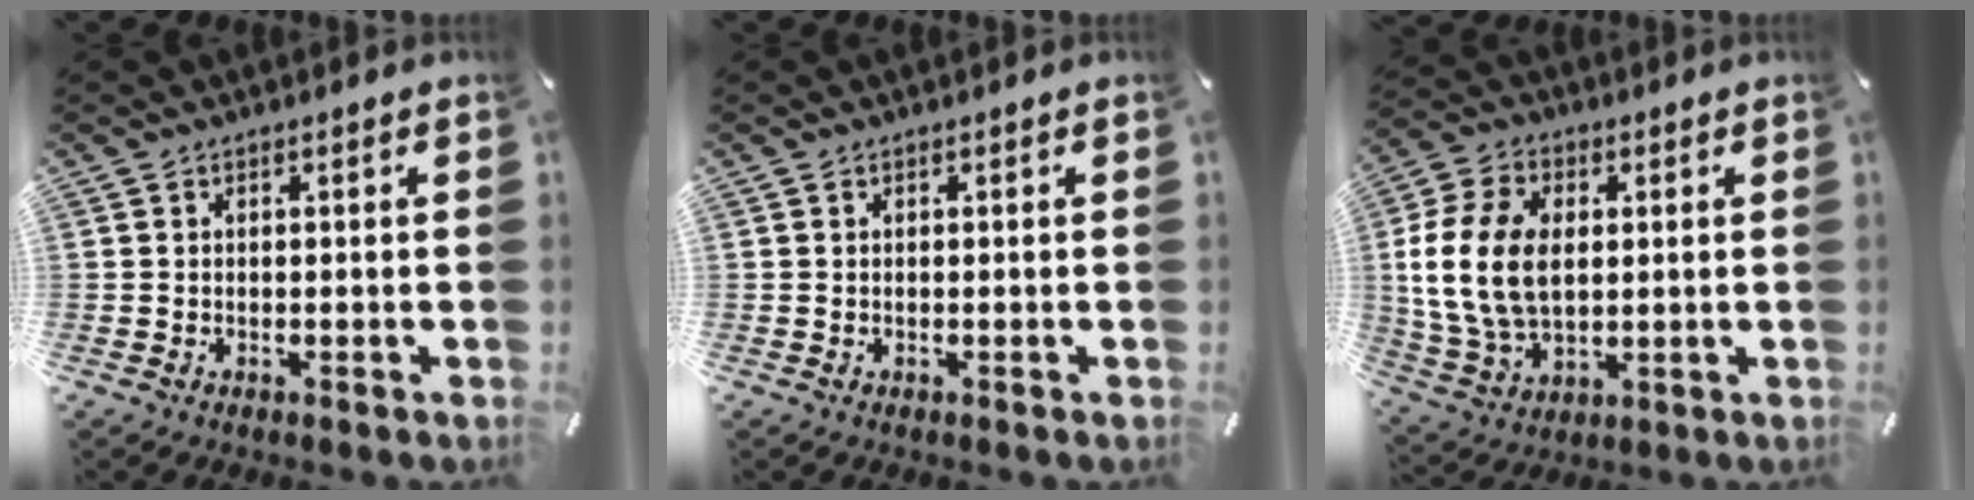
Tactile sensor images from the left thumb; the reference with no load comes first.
{"total": 0.0}
{"total": 14.7, "force": [1.1, 10.5, 10.2], "torque": [-0.243, 0.013, 0.021]}